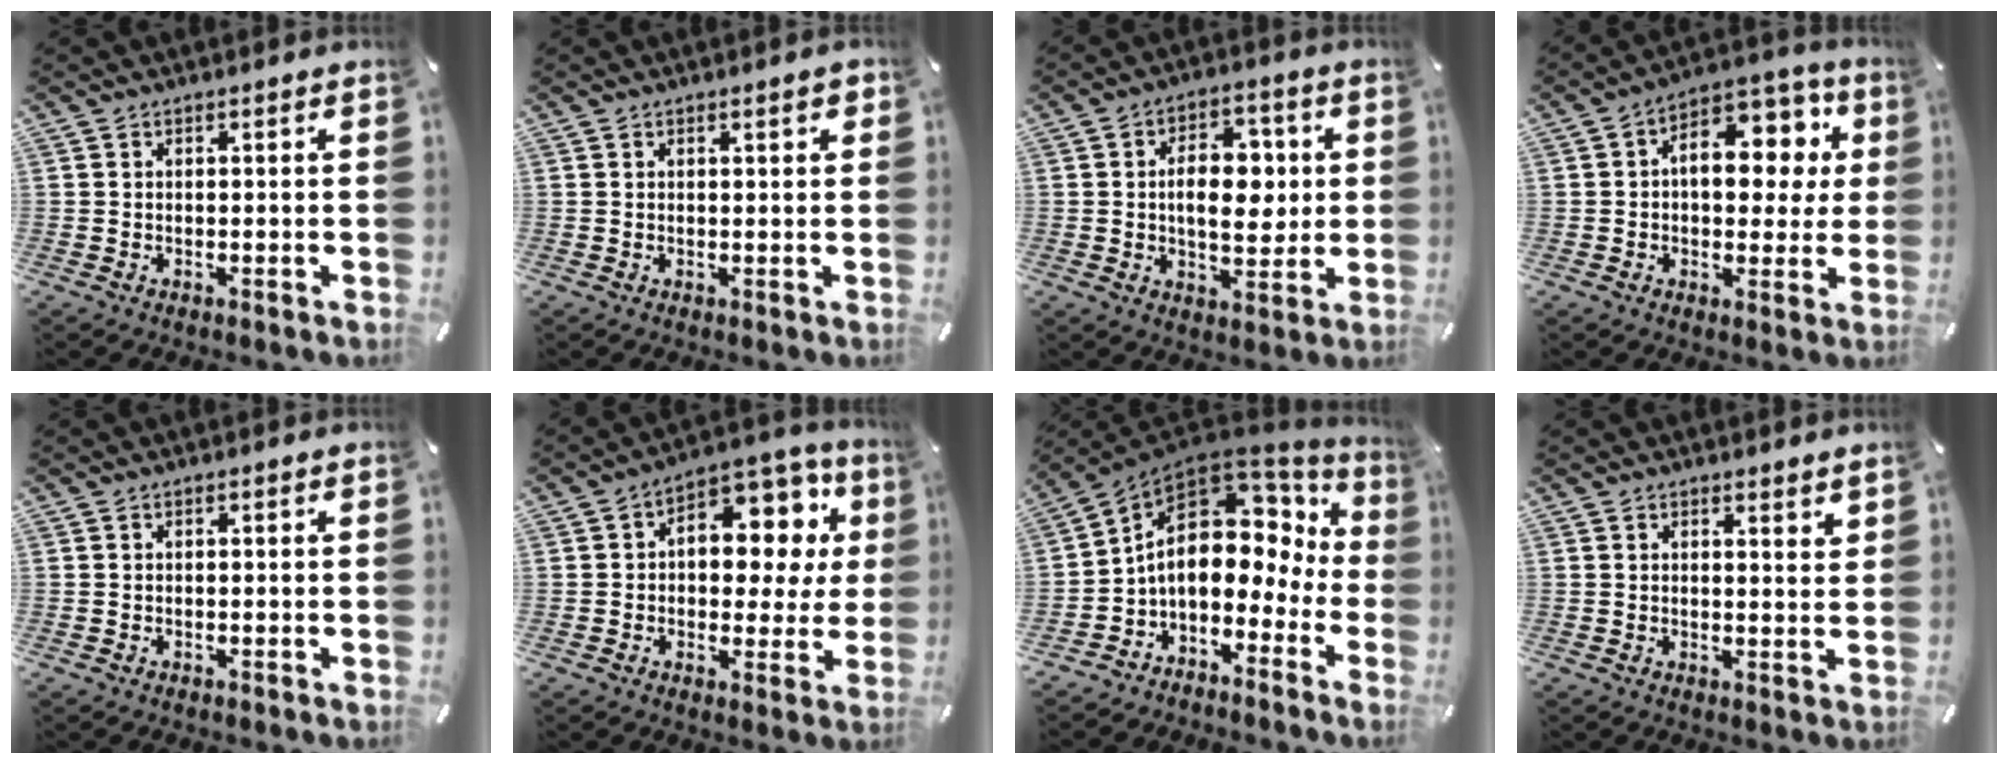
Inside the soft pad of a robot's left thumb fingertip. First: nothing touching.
{"total": 1.6, "force": [0.7, 0.4, 1.4], "torque": [-0.029, 0.003, 0.011]}
{"total": 12.0, "force": [1.3, 7.5, 9.3], "torque": [-0.121, 0.002, 0.020]}
{"total": 14.1, "force": [2.8, 8.9, 10.6], "torque": [-0.139, -0.017, 0.049]}
{"total": 0.0}
{"total": 13.1, "force": [4.1, 8.3, 9.3], "torque": [-0.116, -0.034, 0.068]}
{"total": 11.2, "force": [1.8, 7.7, 7.9], "torque": [-0.139, -0.030, 0.028]}
{"total": 2.2, "force": [2.1, 0.4, 0.6], "torque": [-0.007, -0.013, 0.037]}